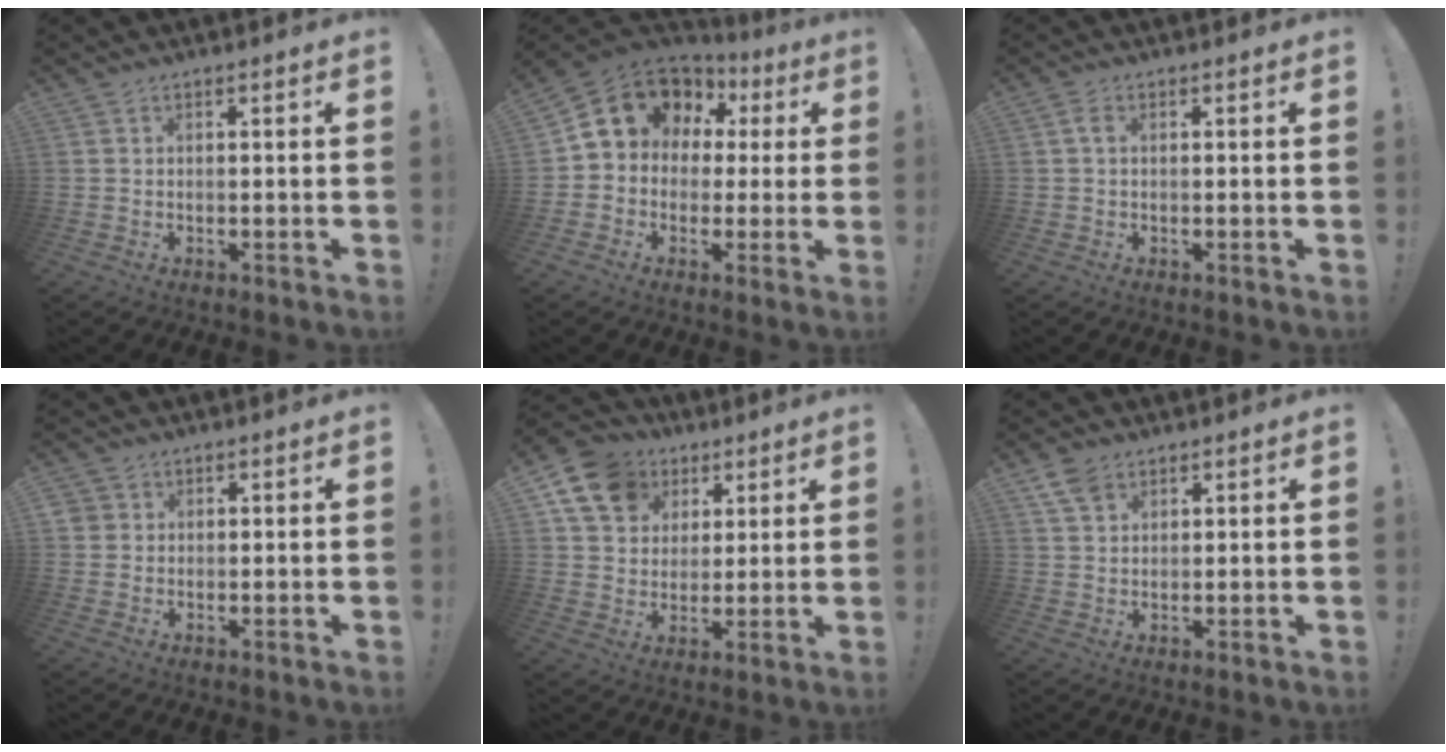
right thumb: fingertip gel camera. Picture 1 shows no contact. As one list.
[{"total": 11.1, "force": [4.2, 9.2, 4.4], "torque": [-0.066, -0.026, 0.088]}, {"total": 1.9, "force": [0.2, 1.0, 1.6], "torque": [-0.033, 0.006, 0.003]}, {"total": 2.4, "force": [0.8, 2.2, 0.5], "torque": [-0.007, 0.000, 0.015]}, {"total": 13.8, "force": [6.3, 10.8, 5.8], "torque": [-0.086, -0.031, 0.125]}, {"total": 5.1, "force": [3.2, 3.1, 2.5], "torque": [-0.045, -0.009, 0.062]}]